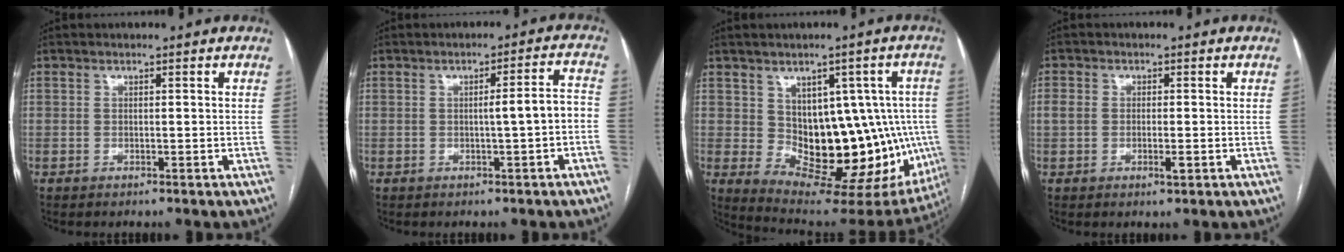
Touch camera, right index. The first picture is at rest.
{"total": 4.5, "force": [-1.0, 0.0, 4.4], "torque": [-0.058, 0.015, -0.011]}
{"total": 17.4, "force": [-0.8, 9.5, 14.5], "torque": [-0.171, 0.017, 0.019]}
{"total": 3.3, "force": [-0.6, 1.6, 2.8], "torque": [-0.058, 0.007, -0.006]}